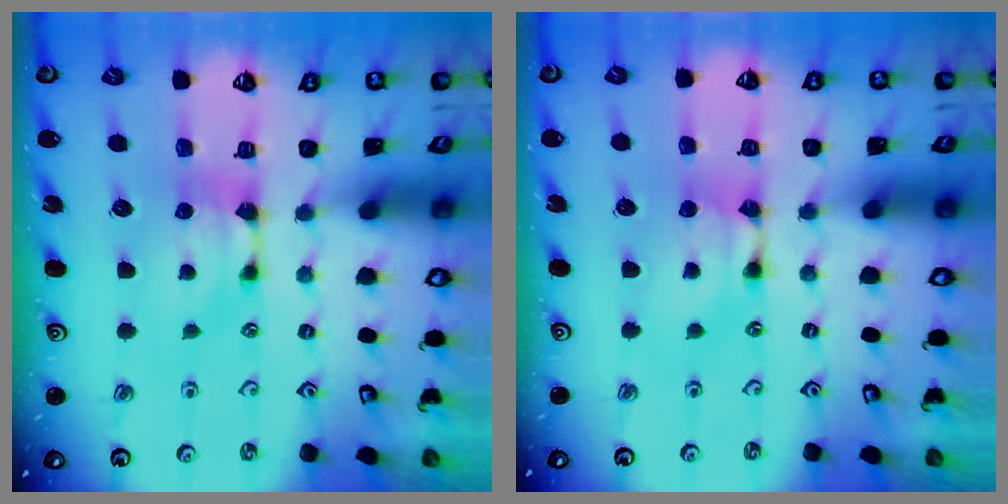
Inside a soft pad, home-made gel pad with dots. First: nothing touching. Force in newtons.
{"total": 1.7, "press": 1.6, "slide": 0.2}